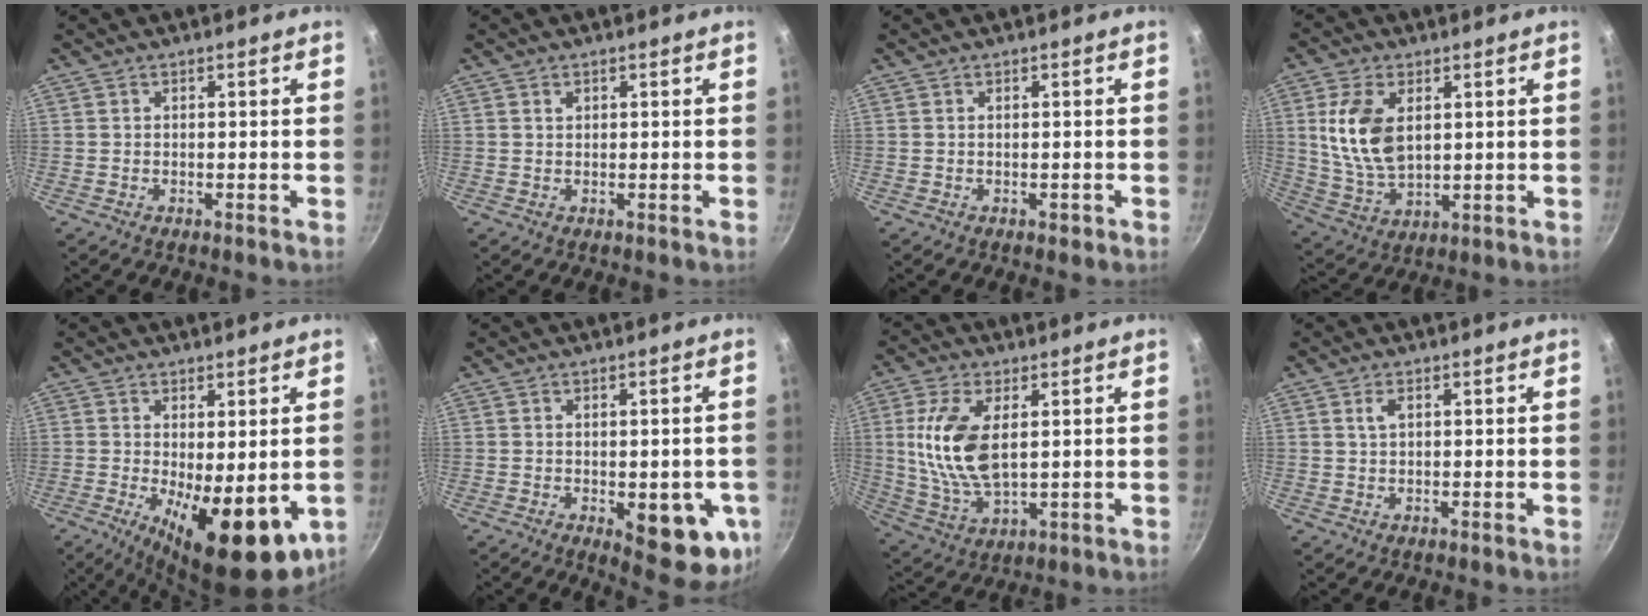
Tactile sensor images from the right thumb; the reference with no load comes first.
{"total": 0.9, "force": [0.4, 0.6, 0.5], "torque": [-0.005, -0.003, 0.008]}
{"total": 0.7, "force": [-0.2, 0.4, 0.5], "torque": [-0.004, 0.003, -0.001]}
{"total": 12.2, "force": [2.8, 7.0, 9.6], "torque": [-0.185, -0.012, 0.064]}
{"total": 15.8, "force": [-4.5, 6.1, 13.8], "torque": [-0.175, -0.026, -0.043]}
{"total": 11.8, "force": [-3.6, 4.9, 10.1], "torque": [-0.102, -0.003, -0.032]}
{"total": 13.7, "force": [2.2, 6.9, 11.5], "torque": [-0.239, -0.011, 0.053]}
{"total": 2.0, "force": [0.7, 1.0, 1.5], "torque": [-0.030, 0.002, 0.015]}